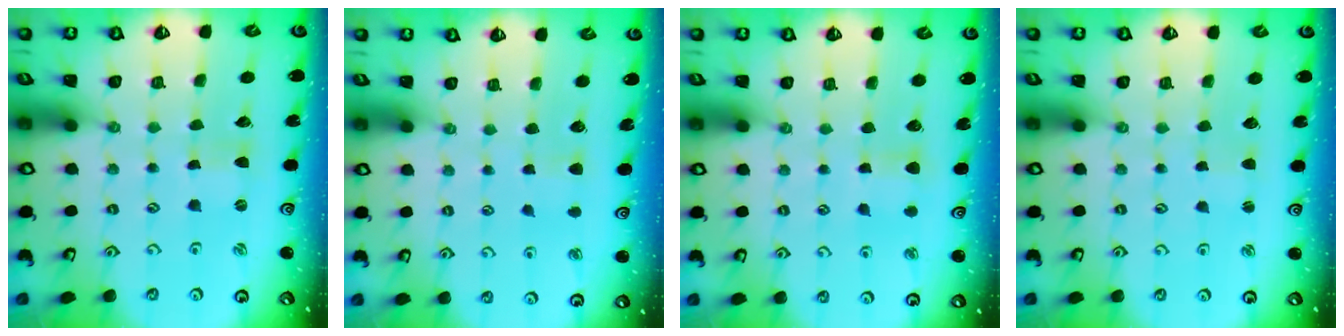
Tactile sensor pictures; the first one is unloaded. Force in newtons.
{"total": 4.2, "press": 4.2, "slide": 0.7}
{"total": 4.1, "press": 4.1, "slide": 0.7}
{"total": 1.5, "press": 1.5, "slide": 0.1}